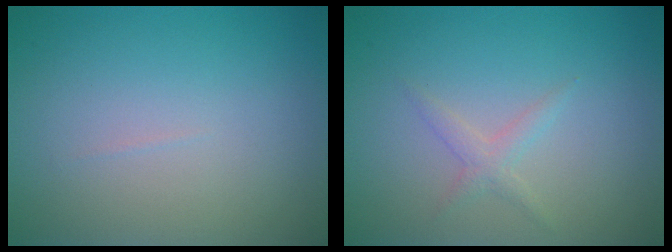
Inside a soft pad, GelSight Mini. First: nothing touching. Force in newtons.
{"total": 1.3, "press": 1.3, "slide": 0.1}